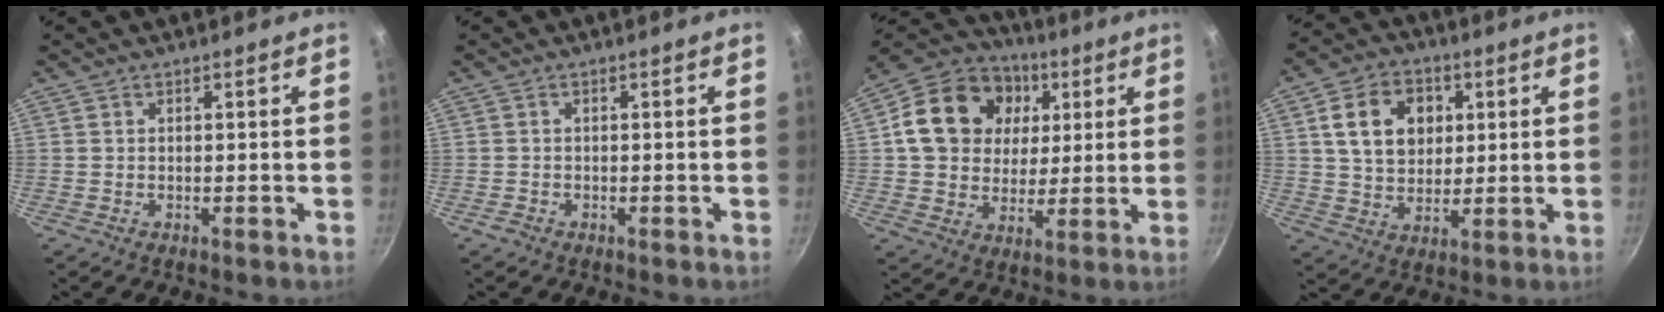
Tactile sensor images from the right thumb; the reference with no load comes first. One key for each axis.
{"total": 1.0, "fx": -0.7, "fy": 0.7, "fz": 0.3, "tx": -0.008, "ty": 0.004, "tz": -0.013}
{"total": 19.3, "fx": 4.8, "fy": 15.6, "fz": 10.2, "tx": -0.163, "ty": 0.010, "tz": 0.075}
{"total": 12.6, "fx": 3.3, "fy": 9.6, "fz": 7.5, "tx": -0.104, "ty": 0.002, "tz": 0.052}